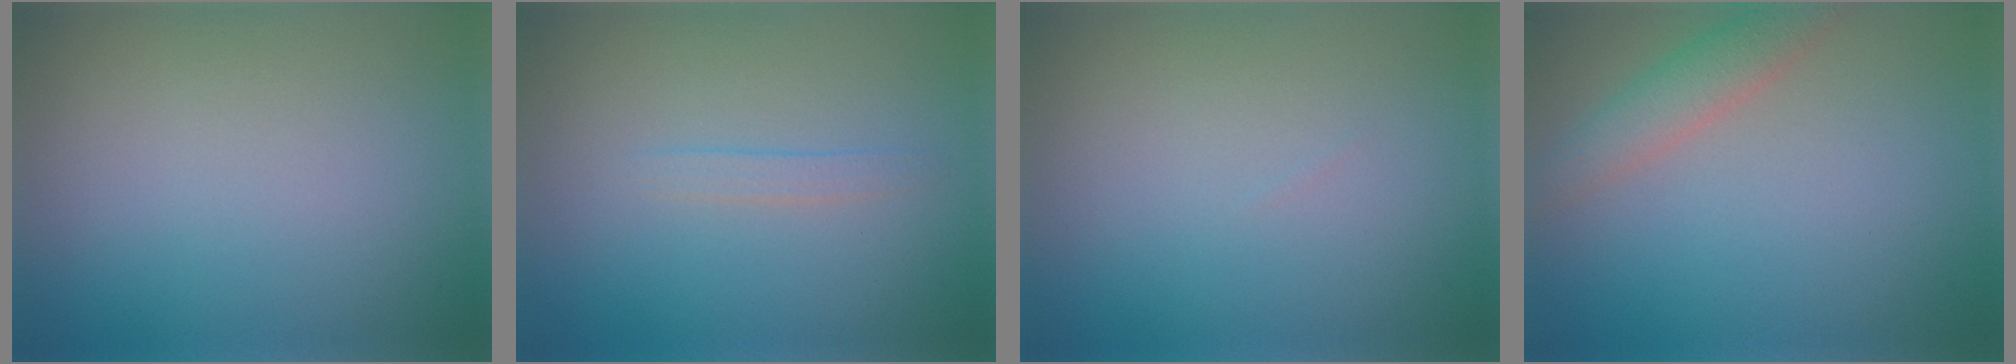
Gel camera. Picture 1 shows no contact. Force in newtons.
{"total": 0.9, "press": 0.9, "slide": 0.0}
{"total": 0.0}
{"total": 2.9, "press": 2.9, "slide": 0.1}